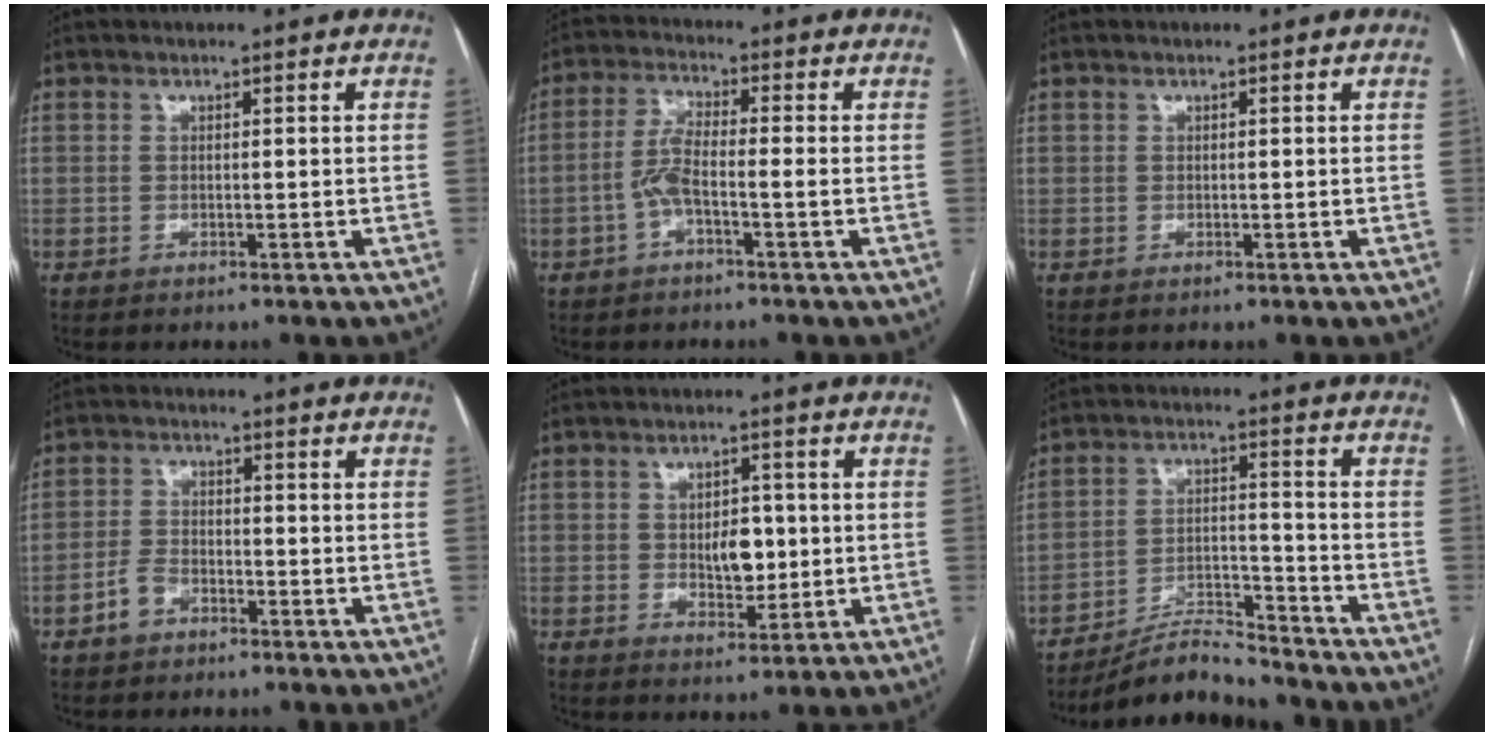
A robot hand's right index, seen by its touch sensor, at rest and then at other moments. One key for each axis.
{"total": 4.9, "fx": -1.6, "fy": 0.7, "fz": 4.6, "tx": -0.099, "ty": 0.016, "tz": -0.034}
{"total": 0.0}
{"total": 3.7, "fx": -2.3, "fy": 2.3, "fz": 1.8, "tx": -0.037, "ty": 0.009, "tz": -0.042}
{"total": 5.2, "fx": 0.0, "fy": 2.9, "fz": 4.3, "tx": -0.060, "ty": 0.004, "tz": 0.009}
{"total": 8.1, "fx": -7.9, "fy": 0.8, "fz": 1.6, "tx": -0.026, "ty": 0.012, "tz": -0.138}